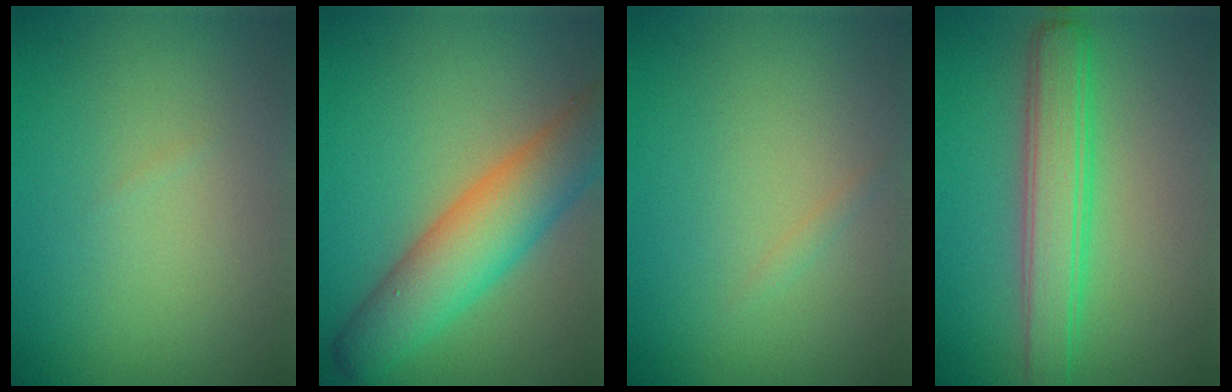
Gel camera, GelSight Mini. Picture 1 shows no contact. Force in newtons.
{"total": 7.8, "press": 7.8, "slide": 0.5}
{"total": 0.6, "press": 0.5, "slide": 0.1}
{"total": 4.3, "press": 4.3, "slide": 0.2}